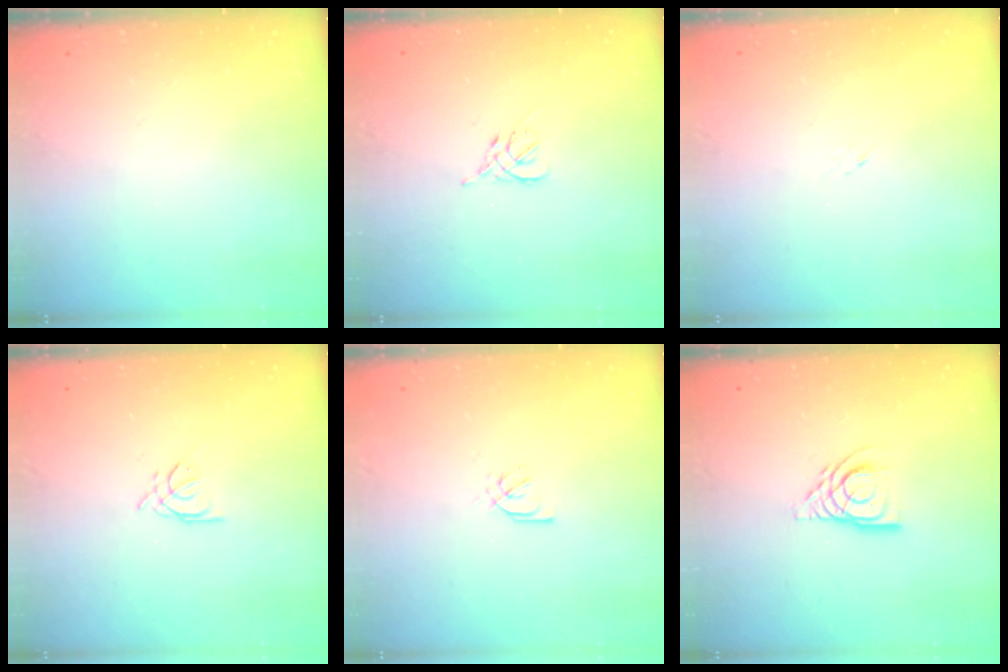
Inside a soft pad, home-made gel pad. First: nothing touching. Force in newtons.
{"total": 1.2, "press": 1.1, "slide": 0.5}
{"total": 0.0}
{"total": 1.9, "press": 1.8, "slide": 0.5}
{"total": 1.8, "press": 1.8, "slide": 0.4}
{"total": 9.4, "press": 9.4, "slide": 1.1}